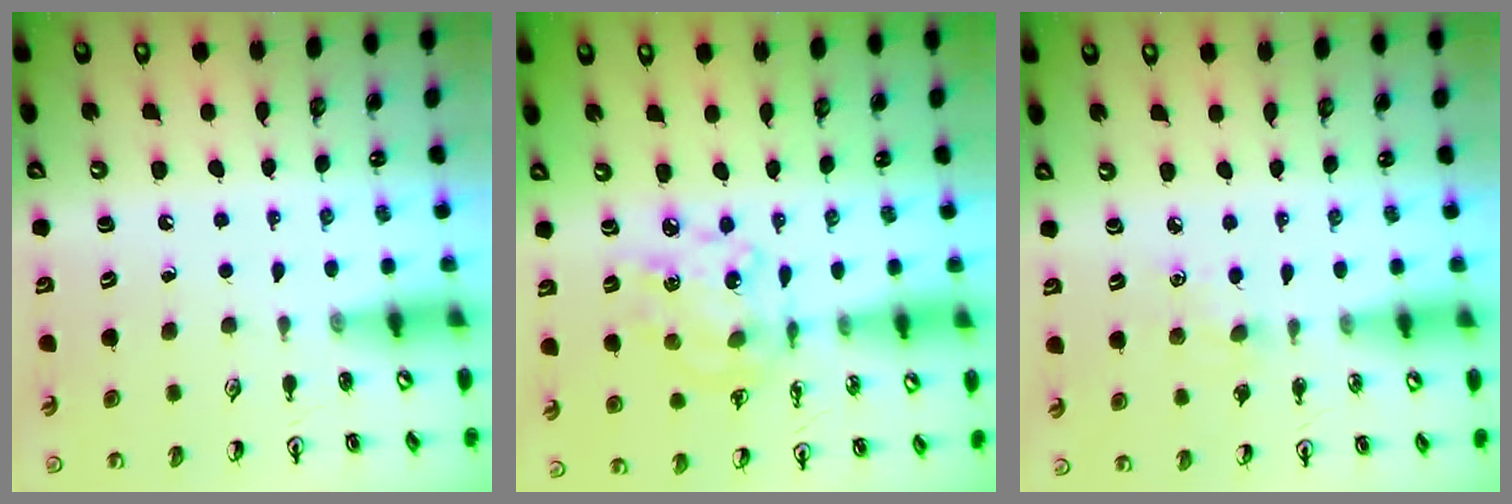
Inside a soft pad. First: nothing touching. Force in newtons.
{"total": 9.8, "press": 9.7, "slide": 0.9}
{"total": 5.2, "press": 5.2, "slide": 0.7}